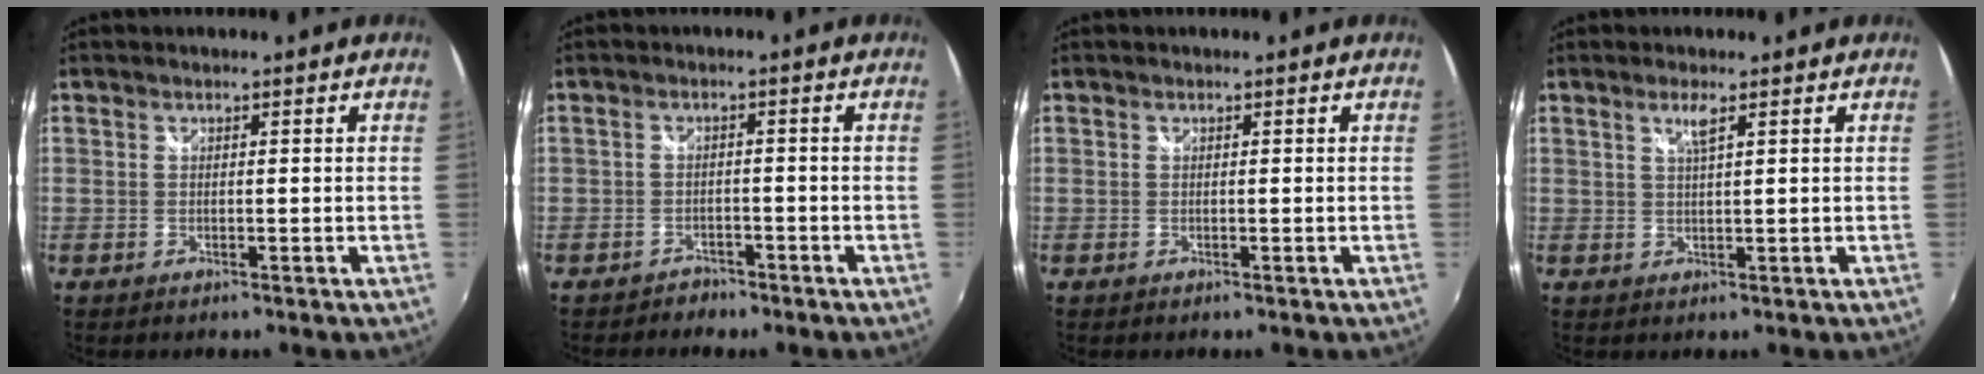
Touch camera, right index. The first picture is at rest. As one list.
[{"total": 2.2, "force": [-2.1, 0.0, -0.6], "torque": [0.010, 0.000, -0.031]}, {"total": 0.0}, {"total": 2.4, "force": [1.3, 0.1, 2.0], "torque": [-0.036, 0.000, 0.024]}]